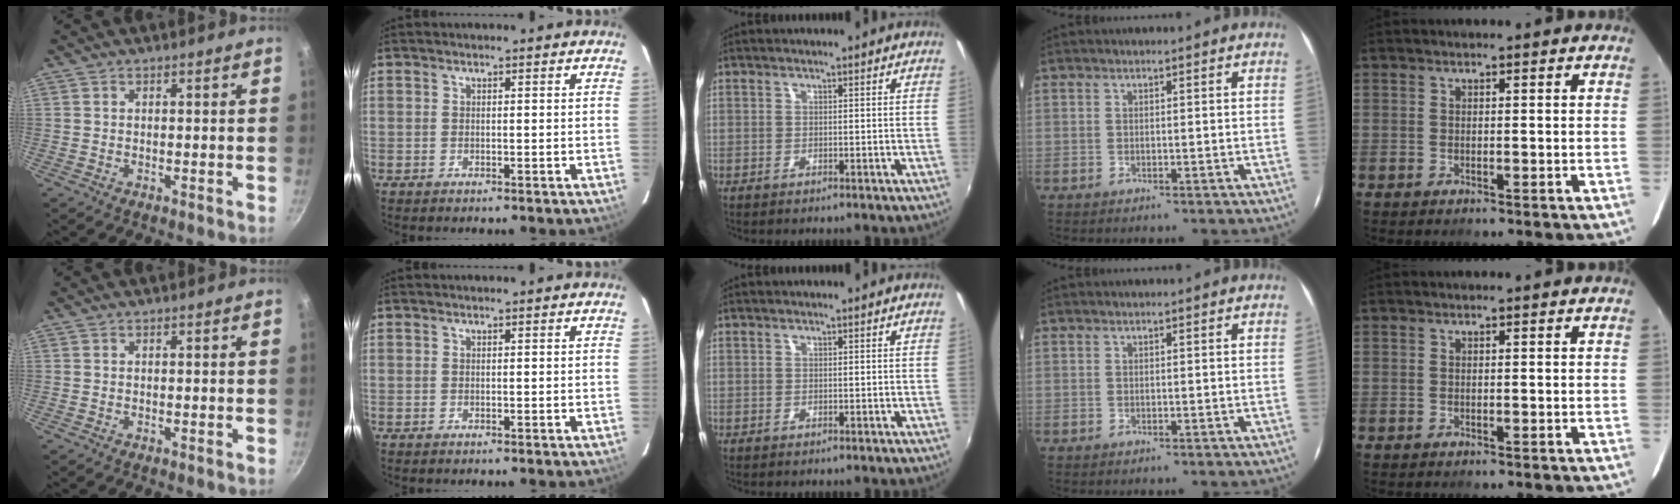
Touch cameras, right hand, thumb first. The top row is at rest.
{}